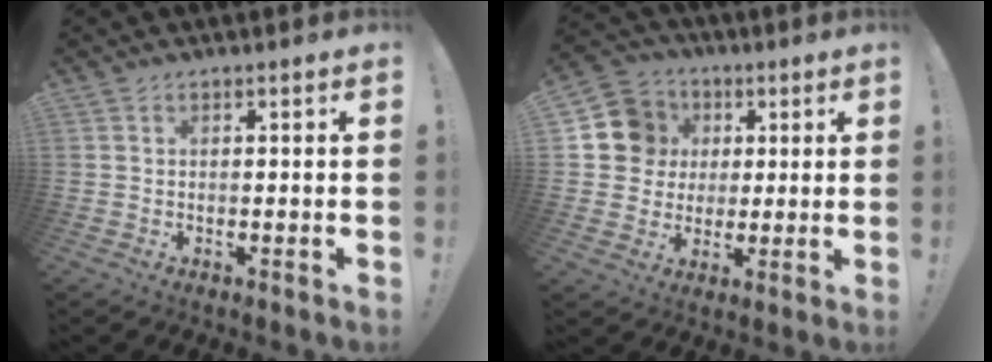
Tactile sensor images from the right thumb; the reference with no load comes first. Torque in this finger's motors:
{"motor_torque": [0.07, -0.02, 0.23, 0.29, 0.00]}